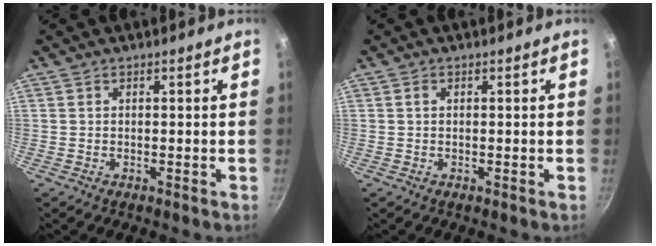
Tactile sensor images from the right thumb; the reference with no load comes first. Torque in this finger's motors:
{"motor_torque": [-0.33, 0.57, 0.27, -0.30, 0.00]}